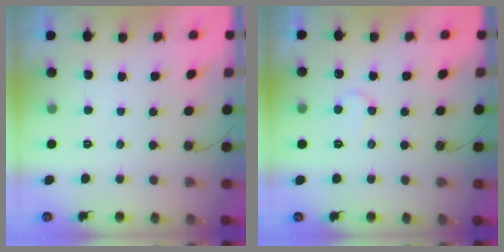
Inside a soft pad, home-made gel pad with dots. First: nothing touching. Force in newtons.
{"total": 5.4, "press": 5.4, "slide": 0.4}